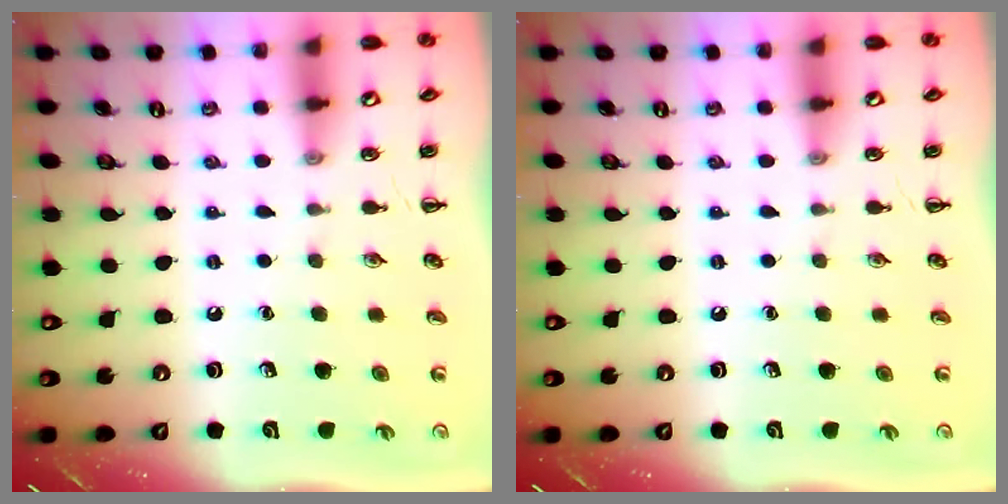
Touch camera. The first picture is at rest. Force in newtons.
{"total": 0.0}